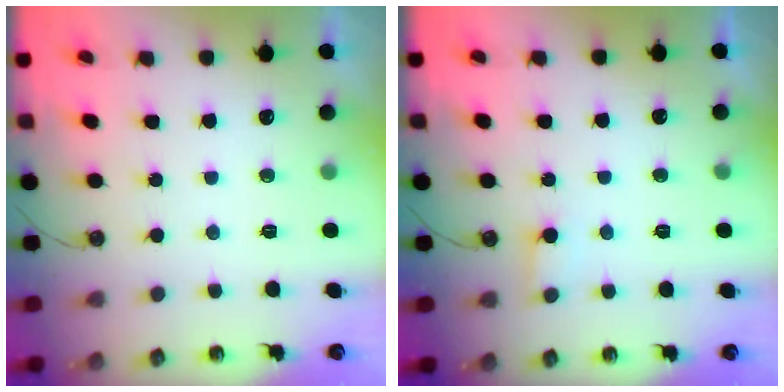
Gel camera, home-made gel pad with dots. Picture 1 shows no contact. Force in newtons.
{"total": 5.1, "press": 5.1, "slide": 0.4}